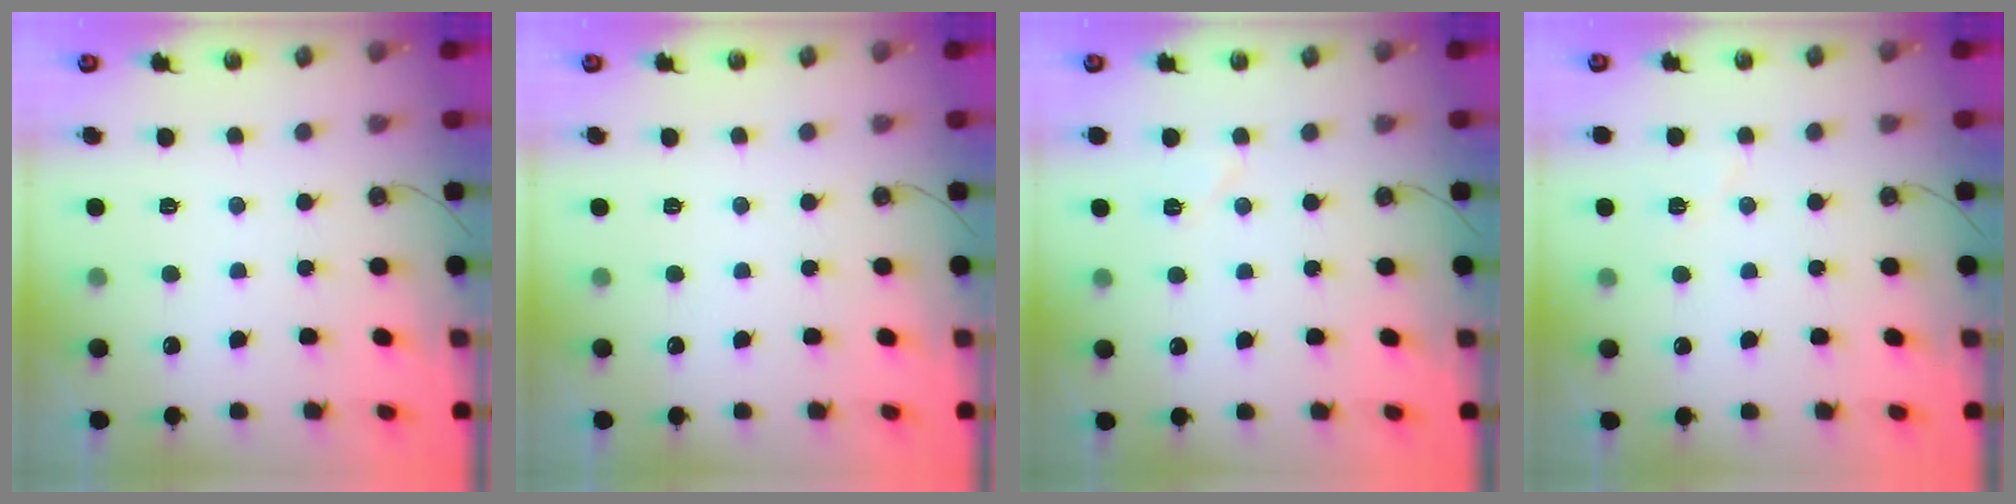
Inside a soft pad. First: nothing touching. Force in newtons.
{"total": 0.0}
{"total": 4.6, "press": 4.5, "slide": 0.9}
{"total": 4.4, "press": 4.3, "slide": 0.8}